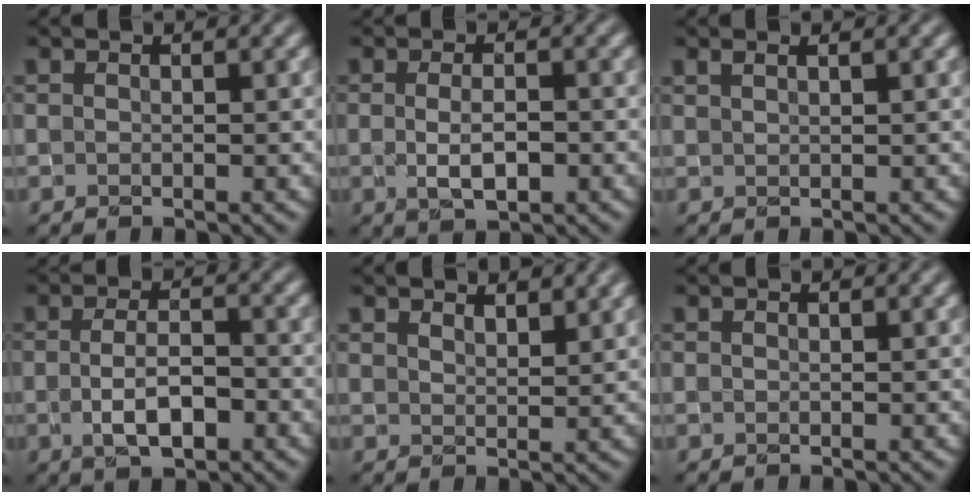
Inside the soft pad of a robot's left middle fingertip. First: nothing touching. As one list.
[{"total": 2.9, "force": [-0.4, 1.1, 2.7], "torque": [-0.051, -0.005, -0.004]}, {"total": 1.1, "force": [0.8, 0.3, 0.7], "torque": [-0.011, 0.001, 0.011]}, {"total": 3.9, "force": [-1.0, 1.5, 3.4], "torque": [-0.064, -0.002, -0.018]}, {"total": 2.6, "force": [2.2, 0.8, 1.1], "torque": [-0.020, 0.000, 0.042]}, {"total": 0.0}]